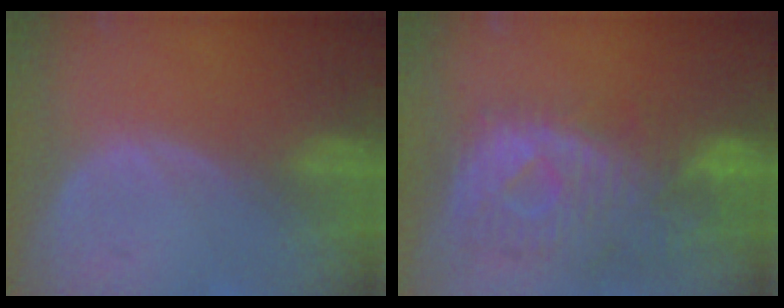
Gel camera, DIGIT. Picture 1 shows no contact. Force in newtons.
{"total": 11.1, "press": 9.8, "slide": 5.2}